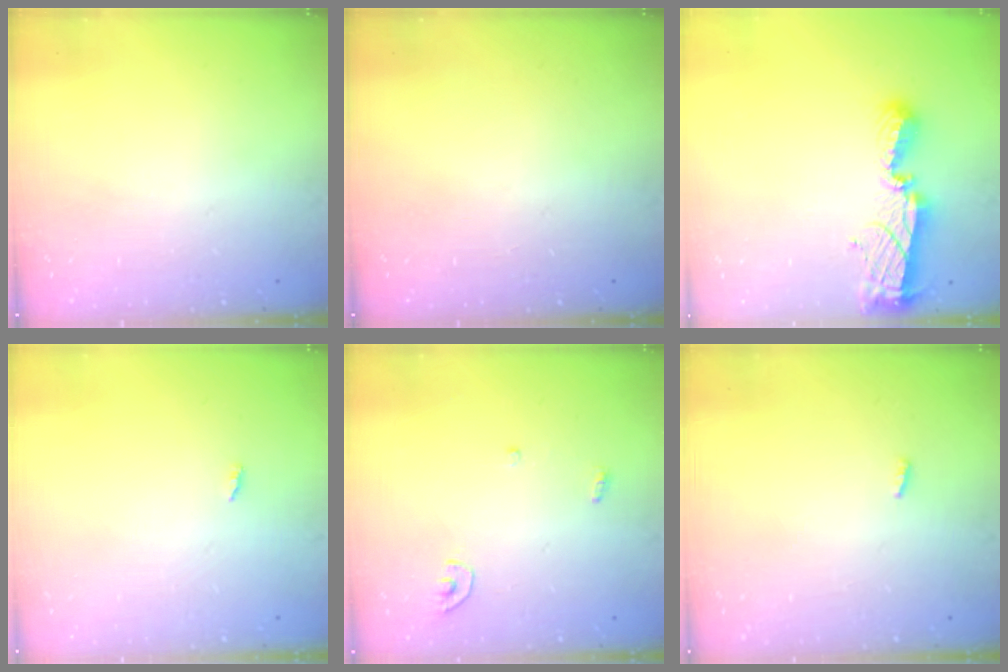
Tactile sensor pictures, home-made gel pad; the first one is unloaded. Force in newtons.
{"total": 0.0}
{"total": 8.4, "press": 8.4, "slide": 0.8}
{"total": 1.8, "press": 1.8, "slide": 0.2}
{"total": 3.4, "press": 3.4, "slide": 0.3}
{"total": 2.3, "press": 2.1, "slide": 0.8}